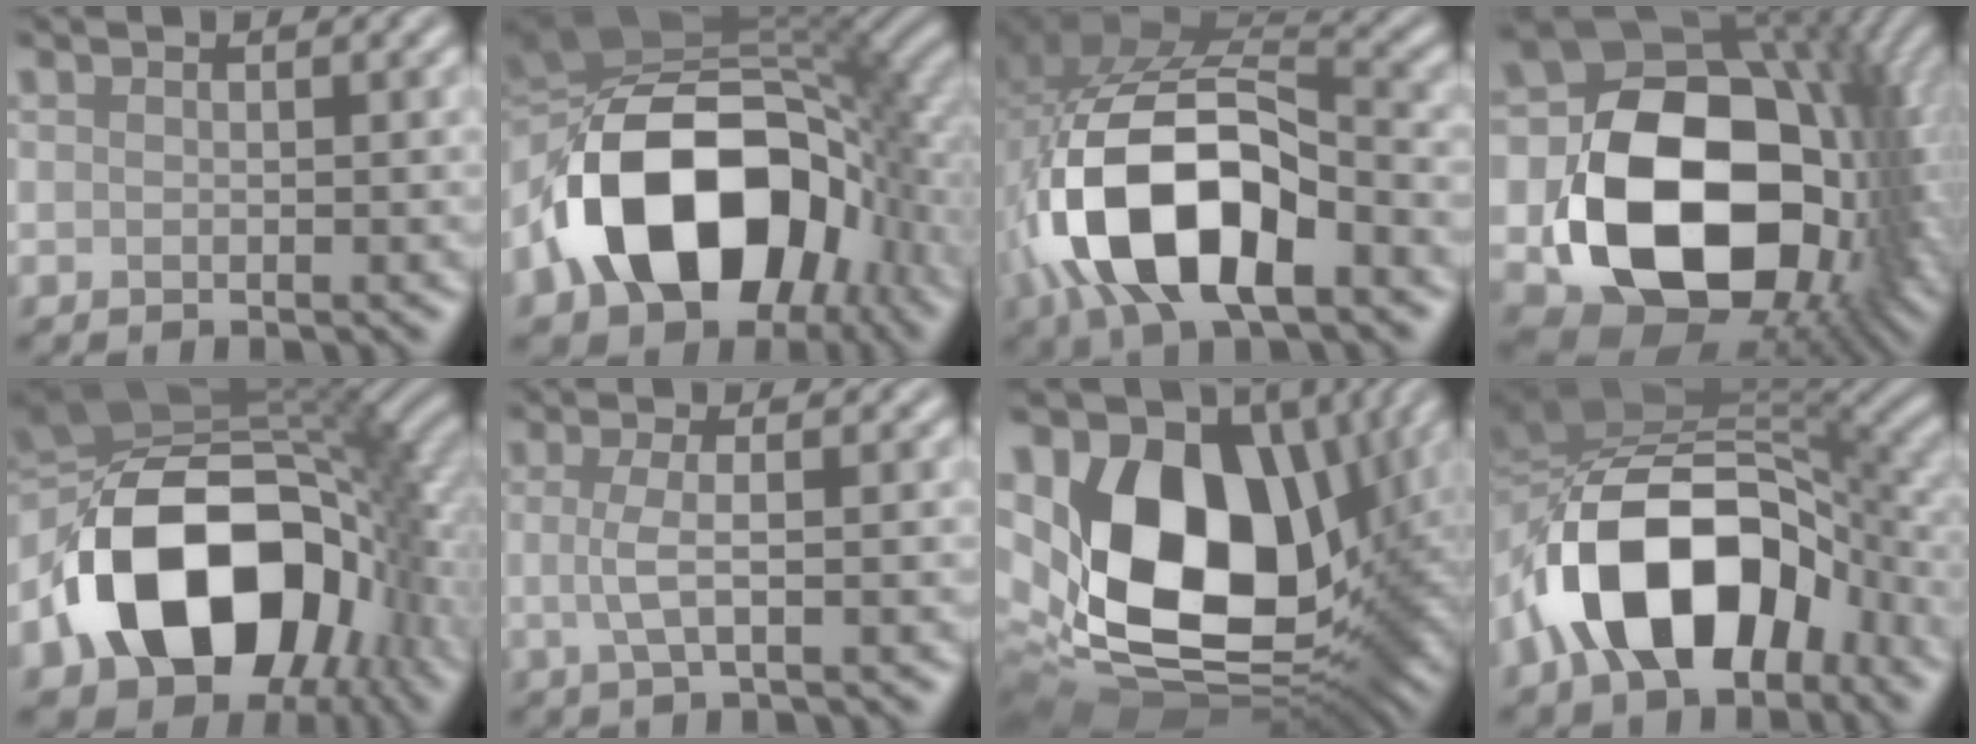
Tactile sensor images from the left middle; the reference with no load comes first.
{"total": 17.0, "force": [-4.4, 11.3, 12.0], "torque": [-0.214, -0.007, -0.077]}
{"total": 14.1, "force": [-4.5, 7.5, 11.0], "torque": [-0.212, -0.002, -0.084]}
{"total": 19.4, "force": [-2.0, 14.3, 13.0], "torque": [-0.231, -0.046, 0.000]}
{"total": 17.0, "force": [-4.2, 11.4, 11.9], "torque": [-0.209, -0.009, -0.077]}
{"total": 2.2, "force": [0.1, 0.3, 2.2], "torque": [-0.049, -0.001, 0.002]}
{"total": 17.5, "force": [2.2, 11.4, 13.1], "torque": [-0.255, -0.022, 0.057]}
{"total": 13.7, "force": [-5.1, 7.9, 9.9], "torque": [-0.159, 0.010, -0.100]}